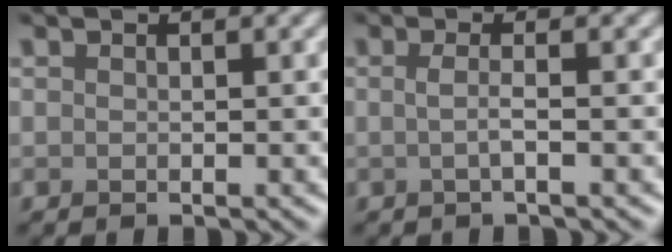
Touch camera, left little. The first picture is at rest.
{"total": 1.6, "force": [-0.6, 0.4, 1.4], "torque": [-0.022, -0.001, -0.016]}